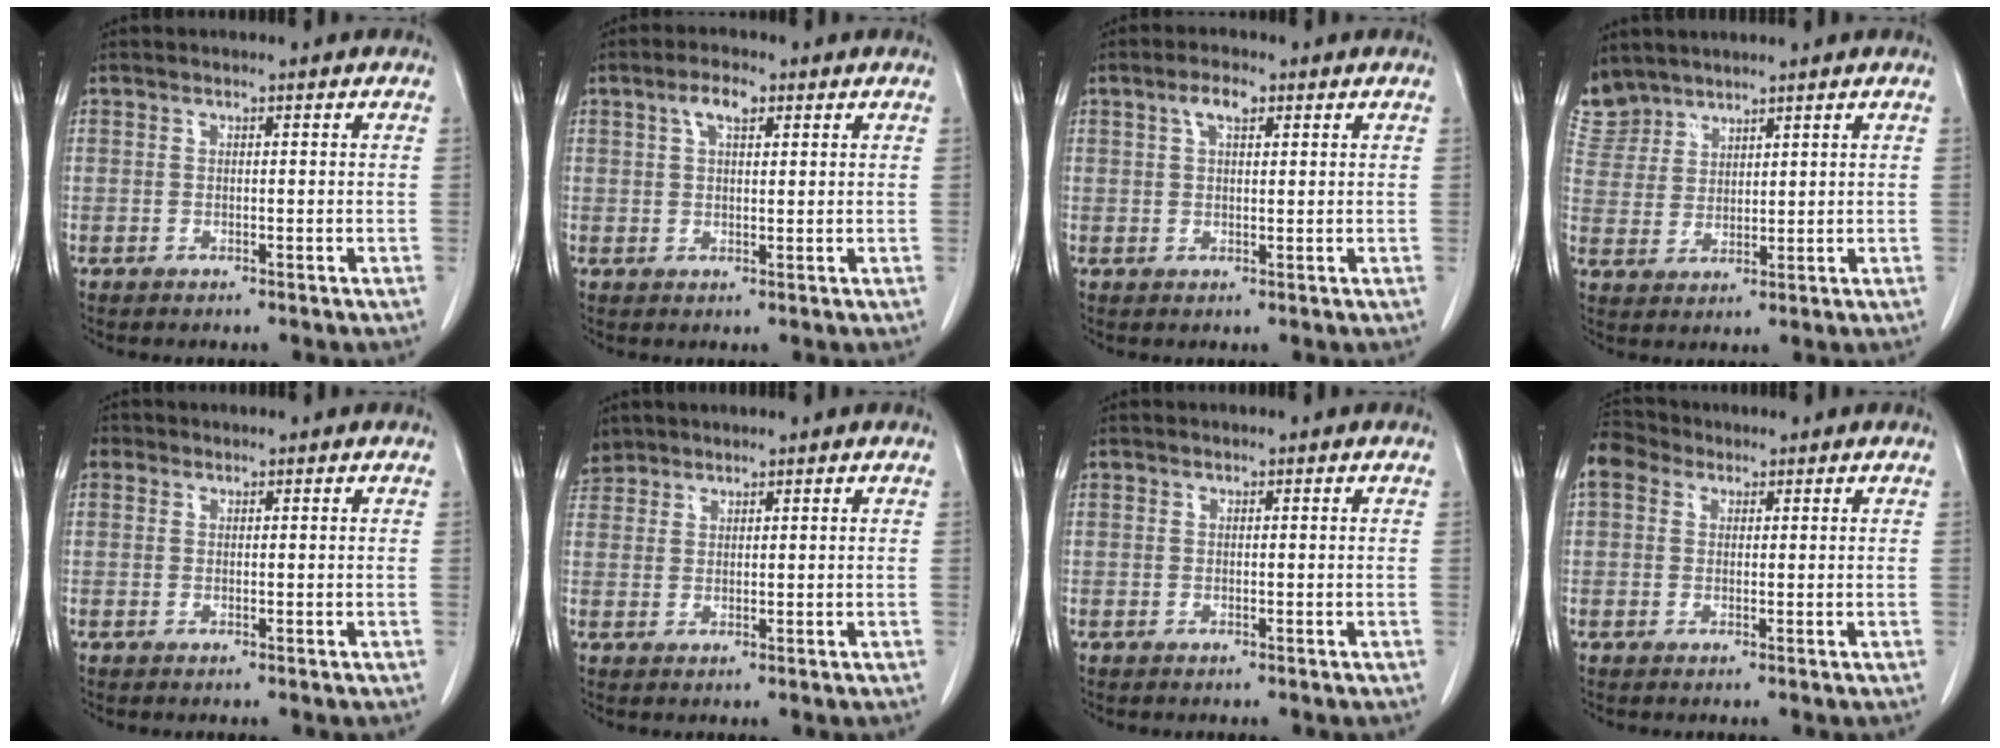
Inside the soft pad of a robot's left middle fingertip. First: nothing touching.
{"total": 3.6, "force": [1.8, 1.4, 2.9], "torque": [-0.058, 0.011, 0.035]}
{"total": 3.2, "force": [1.6, 1.2, 2.5], "torque": [-0.051, 0.010, 0.031]}
{"total": 7.1, "force": [6.4, 3.1, 0.2], "torque": [-0.012, 0.004, 0.141]}
{"total": 1.2, "force": [0.6, 1.0, 0.2], "torque": [0.002, 0.005, 0.006]}
{"total": 3.5, "force": [3.0, 1.8, -0.1], "torque": [0.001, 0.011, 0.060]}
{"total": 0.0}
{"total": 4.2, "force": [2.3, 3.0, 1.8], "torque": [-0.046, 0.026, 0.046]}